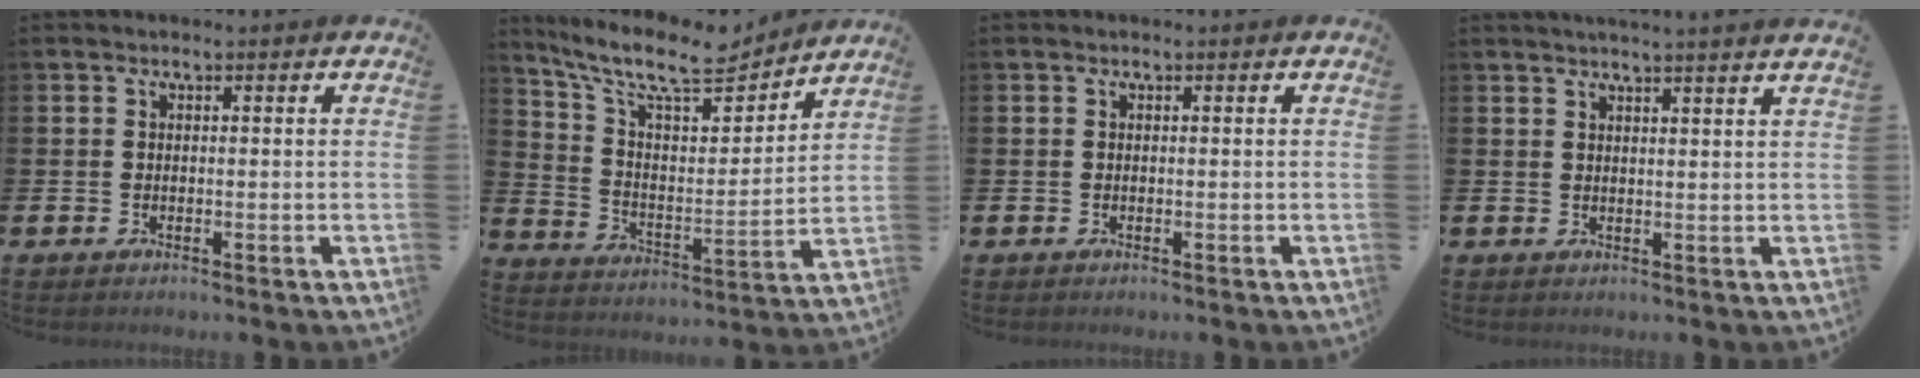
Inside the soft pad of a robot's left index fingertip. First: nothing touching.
{"total": 11.2, "force": [9.6, 3.1, 5.0], "torque": [-0.123, -0.063, 0.164]}
{"total": 0.0}
{"total": 2.5, "force": [2.4, -0.9, 0.1], "torque": [-0.008, -0.013, 0.045]}